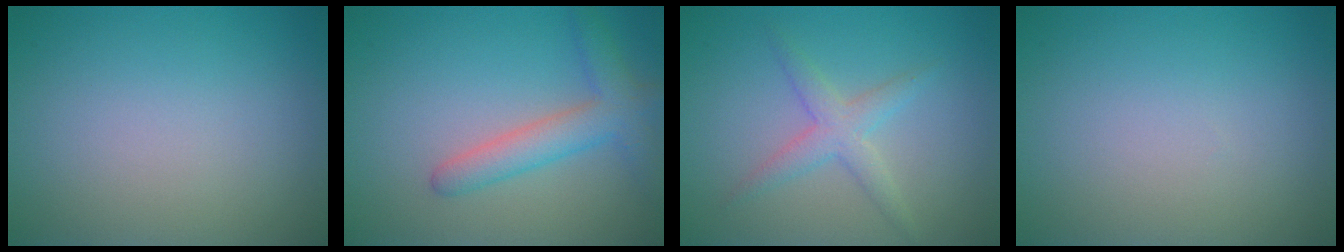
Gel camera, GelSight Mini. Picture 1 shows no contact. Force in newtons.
{"total": 3.7, "press": 3.7, "slide": 0.2}
{"total": 2.5, "press": 2.5, "slide": 0.0}
{"total": 0.0}